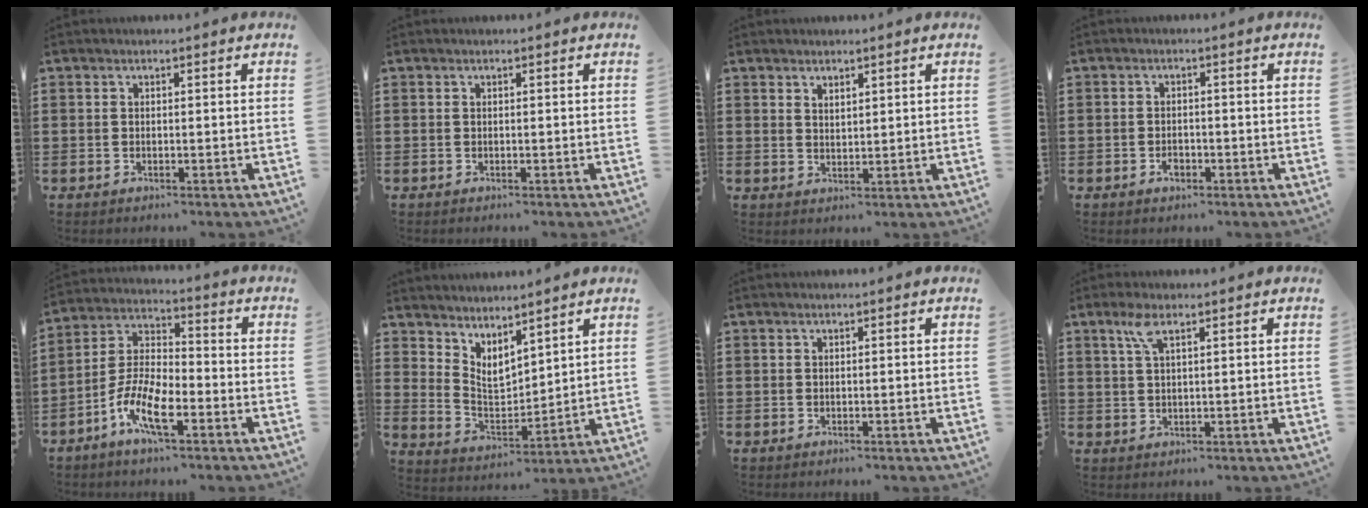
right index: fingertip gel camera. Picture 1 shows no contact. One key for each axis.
{"total": 0.0}
{"total": 1.6, "fx": 1.5, "fy": 0.5, "fz": 0.1, "tx": -0.004, "ty": 0.002, "tz": 0.029}
{"total": 1.5, "fx": -0.9, "fy": 1.0, "fz": 0.6, "tx": -0.014, "ty": -0.001, "tz": -0.018}
{"total": 8.5, "fx": -4.8, "fy": 2.9, "fz": 6.4, "tx": -0.159, "ty": -0.006, "tz": -0.099}
{"total": 4.1, "fx": 3.7, "fy": 1.5, "fz": 0.9, "tx": -0.037, "ty": -0.023, "tz": 0.069}
{"total": 0.0}
{"total": 3.5, "fx": 1.9, "fy": 1.0, "fz": 2.8, "tx": -0.061, "ty": 0.006, "tz": 0.032}